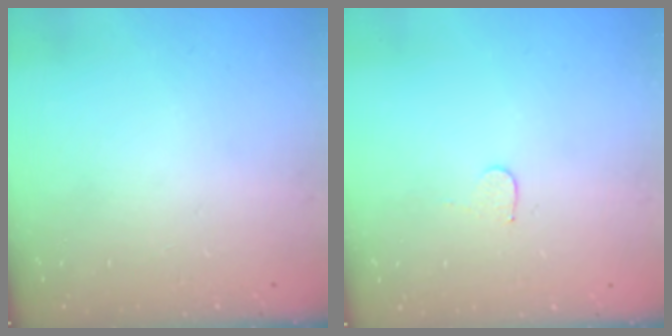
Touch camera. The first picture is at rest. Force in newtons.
{"total": 3.4, "press": 3.4, "slide": 0.2}